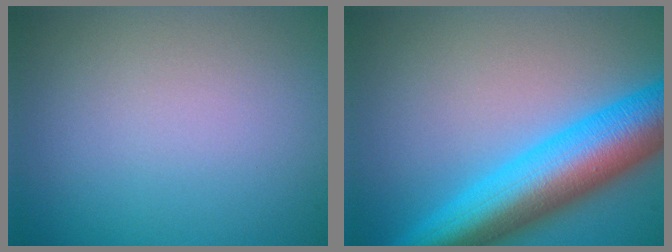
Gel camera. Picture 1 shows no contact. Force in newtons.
{"total": 11.1, "press": 11.1, "slide": 0.3}